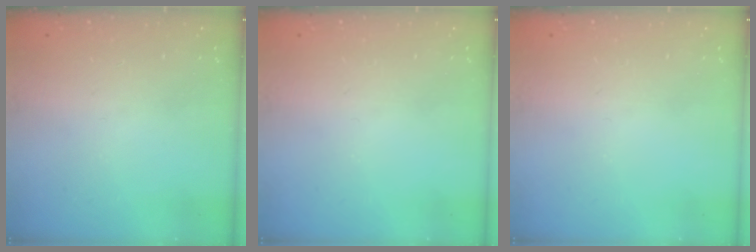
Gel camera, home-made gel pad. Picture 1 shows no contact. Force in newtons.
{"total": 0.0}
{"total": 0.0}